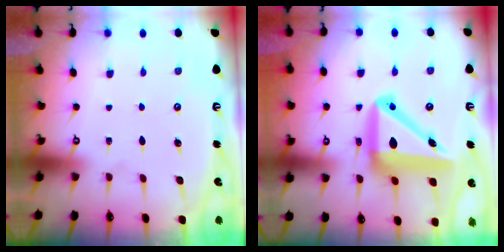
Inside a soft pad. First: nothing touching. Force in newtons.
{"total": 16.1, "press": 15.8, "slide": 3.1}